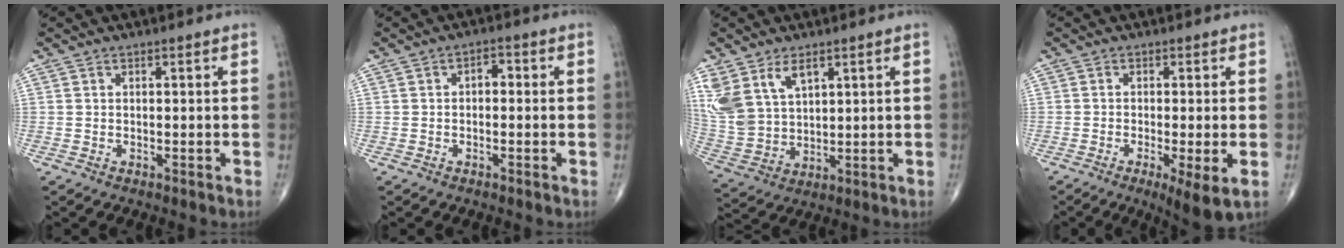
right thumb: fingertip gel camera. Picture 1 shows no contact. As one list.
[{"total": 2.2, "force": [0.0, 1.5, 1.7], "torque": [-0.012, 0.008, -0.009]}, {"total": 12.3, "force": [6.2, 7.5, 7.5], "torque": [-0.156, -0.017, 0.141]}, {"total": 6.5, "force": [-2.2, 1.1, 6.0], "torque": [-0.104, -0.018, -0.037]}]